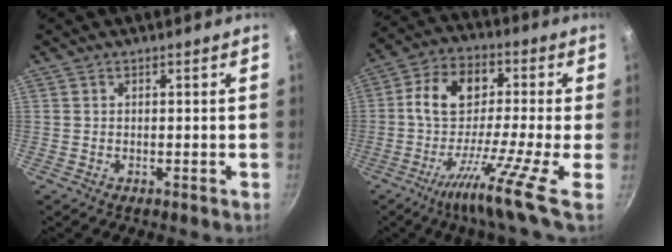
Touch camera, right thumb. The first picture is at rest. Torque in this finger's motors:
{"motor_torque": [0.36, 0.36, 1.03, -1.03, 0.19]}